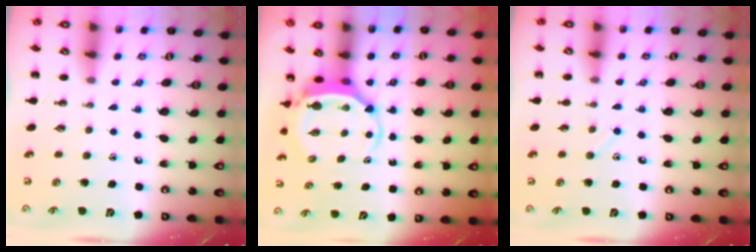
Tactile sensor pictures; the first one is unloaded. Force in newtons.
{"total": 5.1, "press": 5.0, "slide": 1.0}
{"total": 5.9, "press": 5.5, "slide": 2.1}